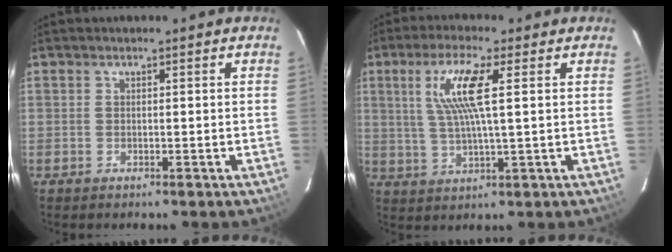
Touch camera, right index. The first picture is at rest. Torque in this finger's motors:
{"motor_torque": [0.52, -0.03, 0.66, 0.21]}